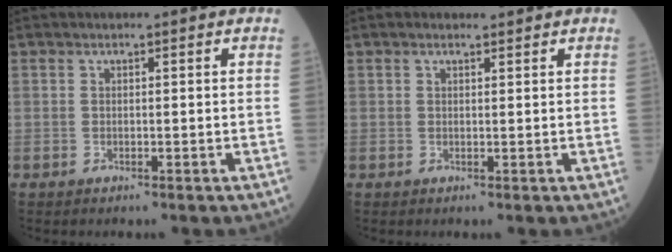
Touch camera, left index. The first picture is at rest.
{"total": 0.9, "force": [0.7, 0.4, 0.3], "torque": [-0.012, 0.007, 0.010]}